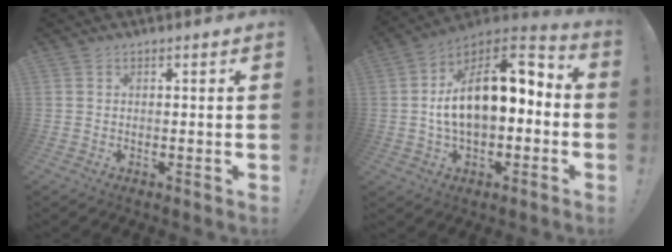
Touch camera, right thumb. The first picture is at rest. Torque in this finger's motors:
{"motor_torque": [2.41, 2.59, 1.86, -0.29, 0.37]}